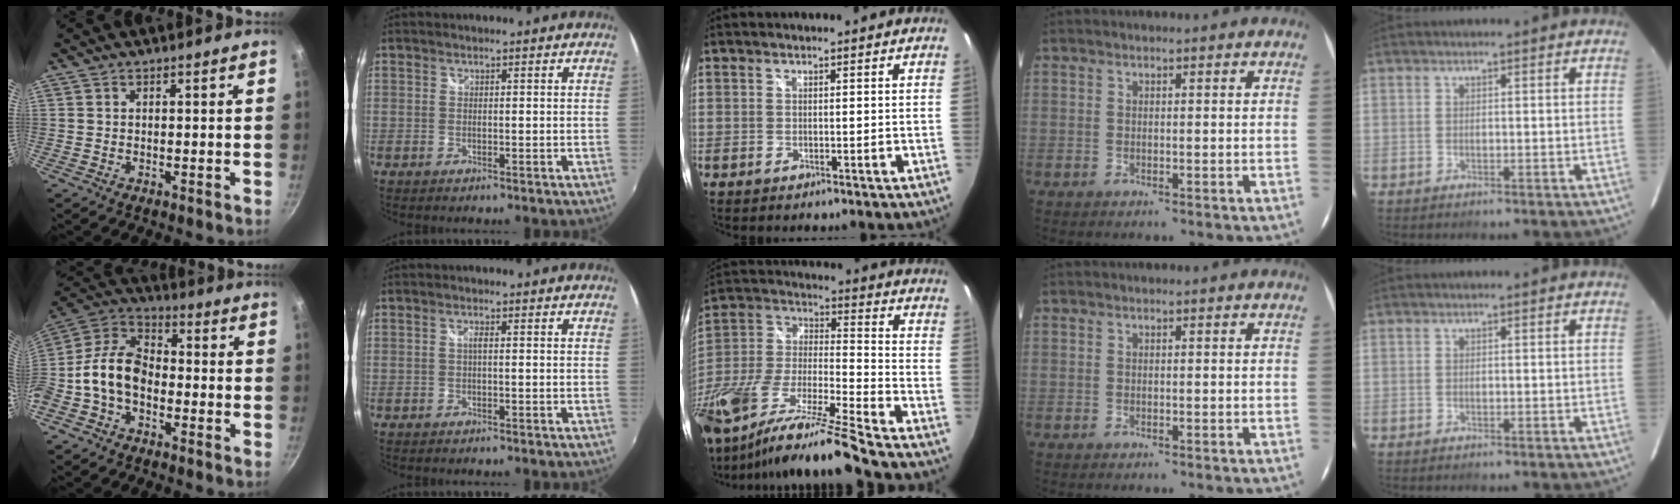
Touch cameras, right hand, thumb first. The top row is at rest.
{"thumb": {"total": 12.1, "force": [-2.8, 7.9, 8.7], "torque": [-0.150, 0.054, -0.074]}, "index": {"total": 1.0, "force": [-0.1, 0.0, 1.0], "torque": [-0.018, 0.004, -0.004]}, "middle": {"total": 23.4, "force": [-17.2, 0.7, 15.8], "torque": [-0.274, -0.050, -0.319]}}